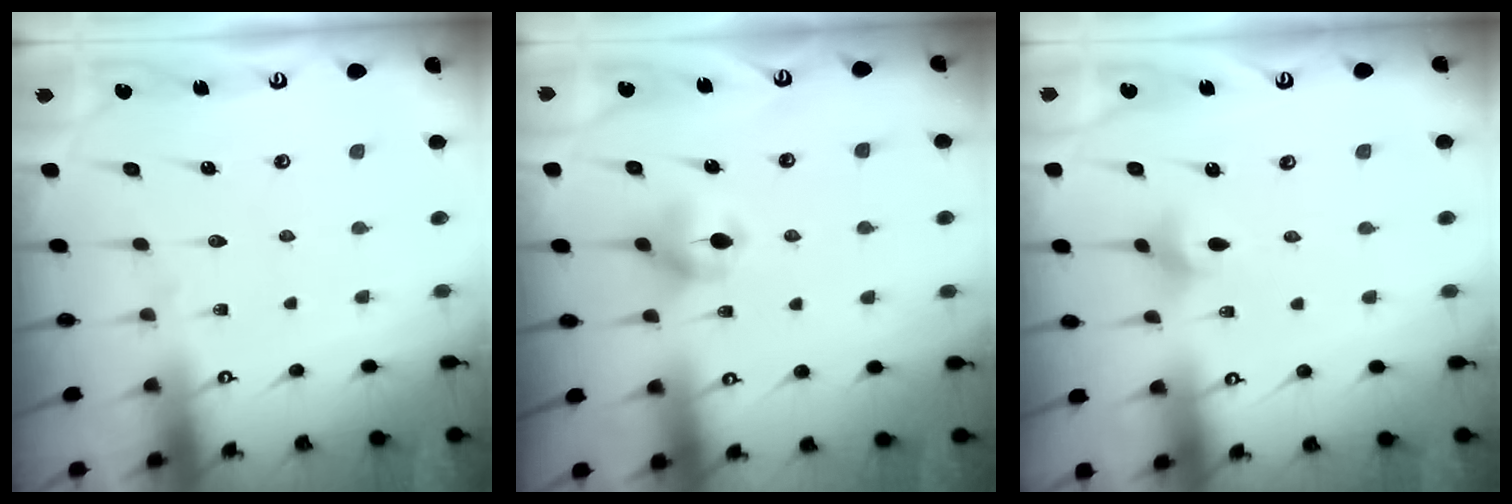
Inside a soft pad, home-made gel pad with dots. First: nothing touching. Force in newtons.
{"total": 5.7, "press": 5.7, "slide": 0.8}
{"total": 3.3, "press": 3.2, "slide": 0.6}